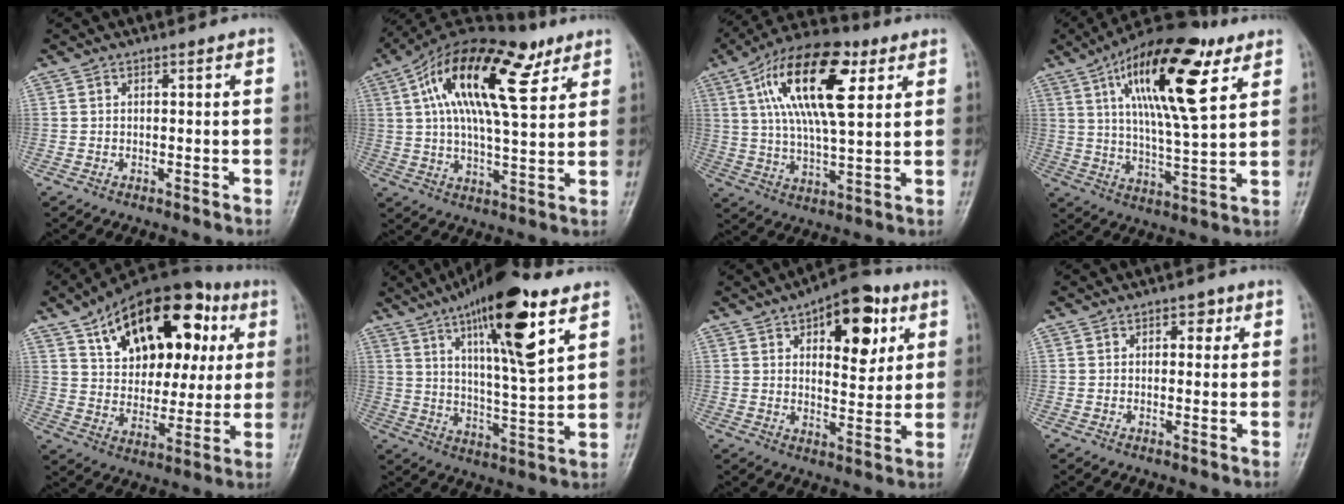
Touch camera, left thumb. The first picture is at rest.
{"total": 21.6, "force": [9.4, 8.5, 17.5], "torque": [-0.286, -0.005, 0.155]}
{"total": 19.4, "force": [6.9, 7.9, 16.3], "torque": [-0.277, -0.001, 0.113]}
{"total": 20.9, "force": [9.3, 6.8, 17.5], "torque": [-0.267, -0.025, 0.150]}
{"total": 24.0, "force": [9.2, 14.2, 17.0], "torque": [-0.214, 0.004, 0.145]}
{"total": 18.6, "force": [9.6, 3.9, 15.5], "torque": [-0.242, -0.037, 0.161]}
{"total": 14.1, "force": [6.0, 7.1, 10.6], "torque": [-0.102, -0.018, 0.083]}
{"total": 2.4, "force": [1.0, 1.6, 1.4], "torque": [0.001, 0.001, 0.008]}